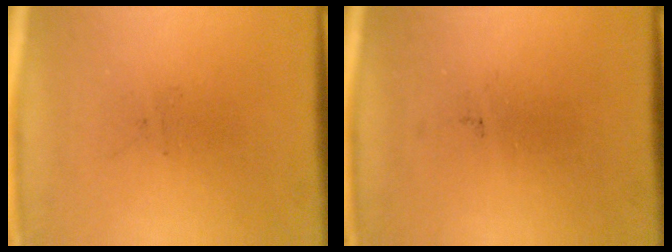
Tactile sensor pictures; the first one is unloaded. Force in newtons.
{"total": 0.0}